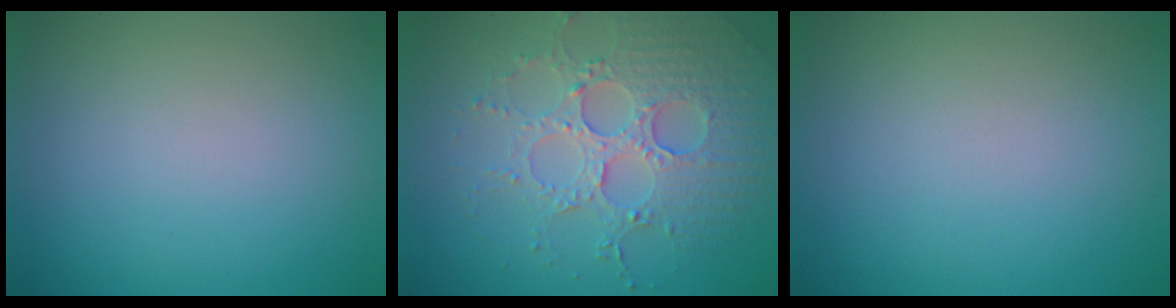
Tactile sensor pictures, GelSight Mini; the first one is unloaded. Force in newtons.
{"total": 5.5, "press": 4.8, "slide": 2.7}
{"total": 0.0}